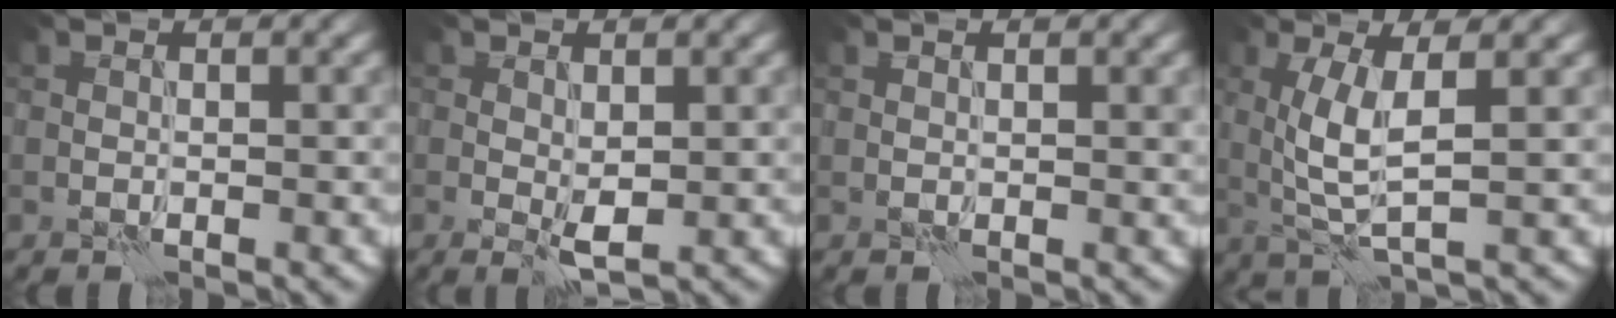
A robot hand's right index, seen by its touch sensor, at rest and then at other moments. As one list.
[{"total": 1.8, "force": [0.2, 0.8, 1.6], "torque": [-0.031, -0.002, 0.007]}, {"total": 0.6, "force": [0.4, 0.3, 0.4], "torque": [-0.009, 0.001, 0.009]}, {"total": 4.4, "force": [0.7, 1.1, 4.2], "torque": [-0.091, 0.000, 0.017]}]